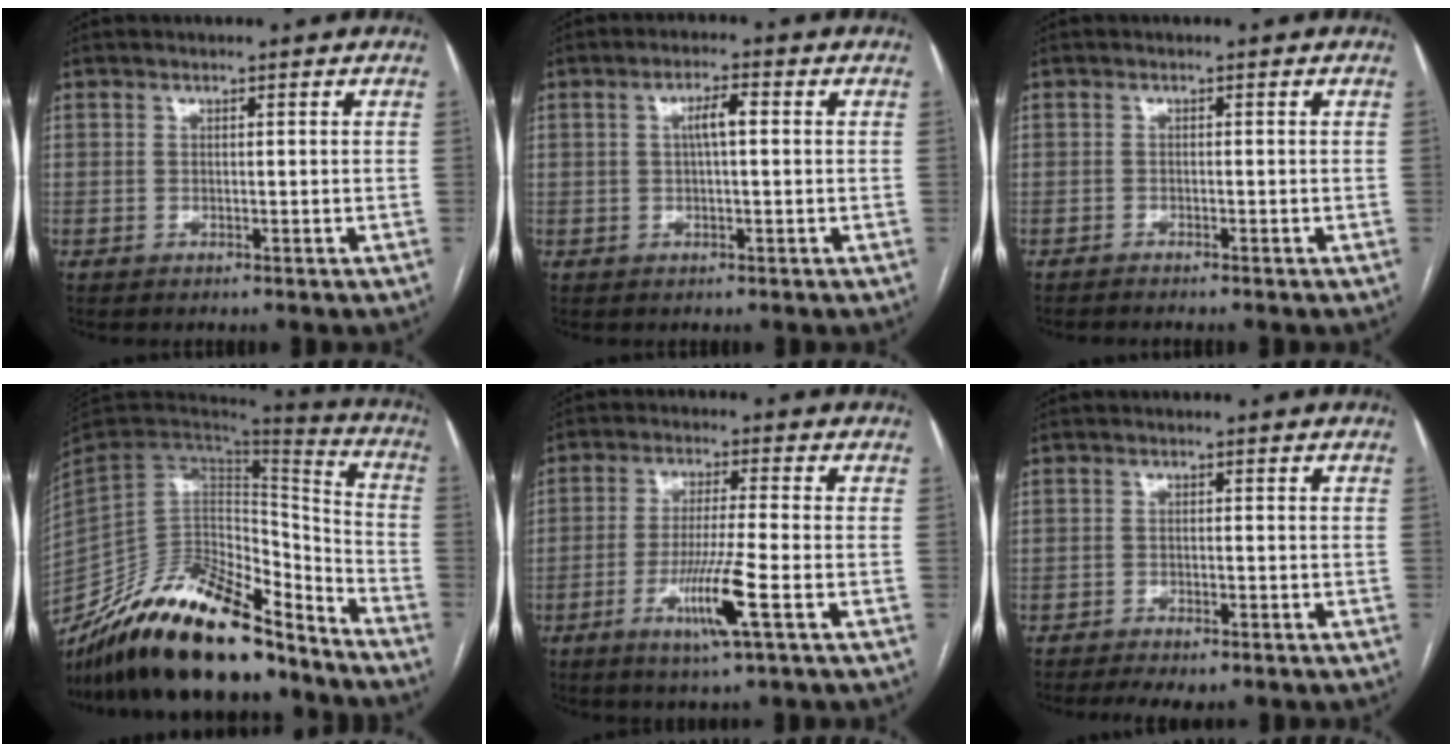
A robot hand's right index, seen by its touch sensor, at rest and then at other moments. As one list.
[{"total": 3.4, "force": [0.4, 0.9, 3.3], "torque": [-0.060, 0.013, 0.007]}, {"total": 2.4, "force": [-2.2, 0.5, 0.8], "torque": [-0.015, -0.005, -0.027]}, {"total": 31.1, "force": [-23.8, 9.9, 17.5], "torque": [-0.336, -0.031, -0.390]}, {"total": 9.1, "force": [-3.8, -0.4, 8.3], "torque": [-0.158, -0.016, -0.068]}, {"total": 5.1, "force": [-3.7, 2.3, 2.7], "torque": [-0.043, -0.005, -0.051]}]